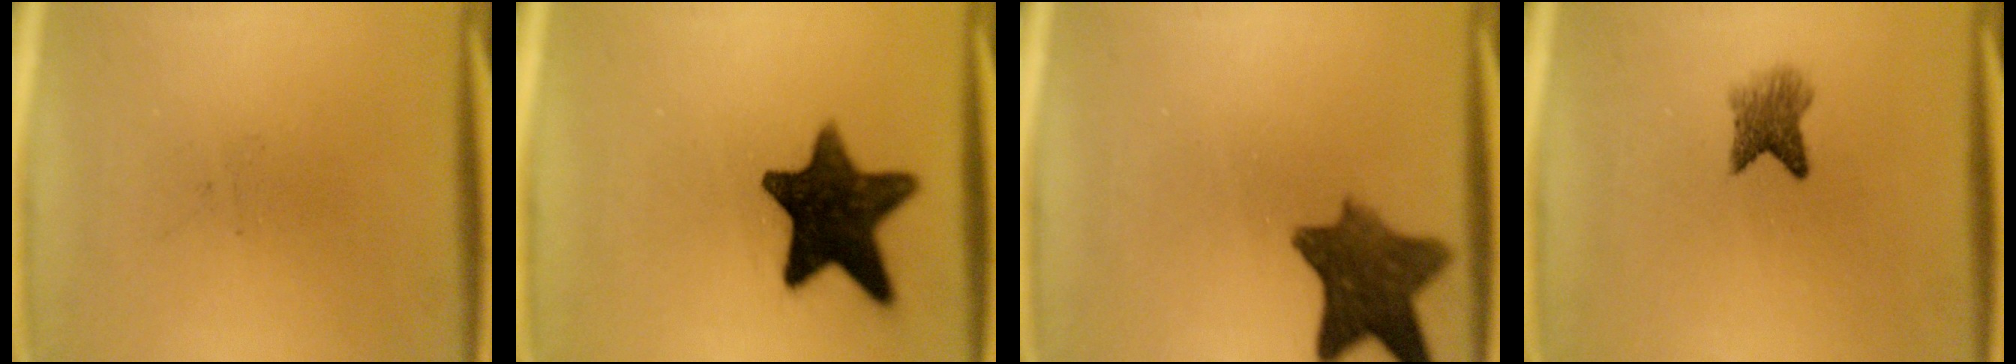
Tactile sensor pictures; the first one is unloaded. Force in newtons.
{"total": 14.6}
{"total": 9.4}
{"total": 3.5}